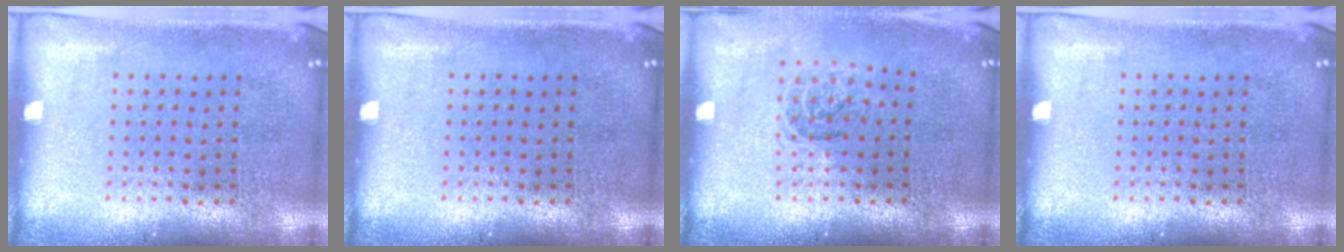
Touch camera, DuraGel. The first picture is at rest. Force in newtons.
{"total": 0.0}
{"total": 1.1, "press": 1.0, "slide": 0.5}
{"total": 0.0}